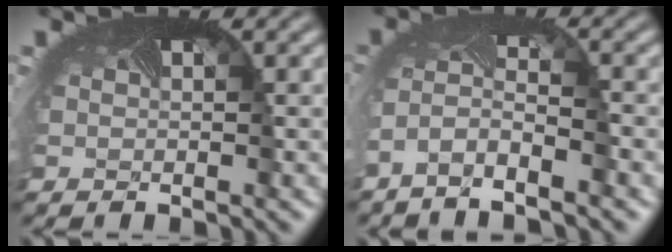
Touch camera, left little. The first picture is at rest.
{"total": 3.3, "force": [-2.7, 0.3, 1.9], "torque": [-0.047, -0.007, -0.057]}